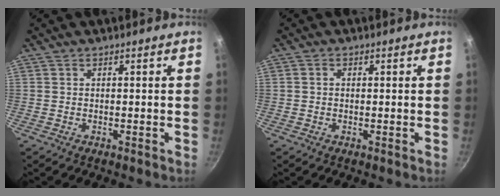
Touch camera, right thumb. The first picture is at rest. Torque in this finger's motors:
{"motor_torque": [-0.17, -0.52, -0.39, -0.04, 0.07]}